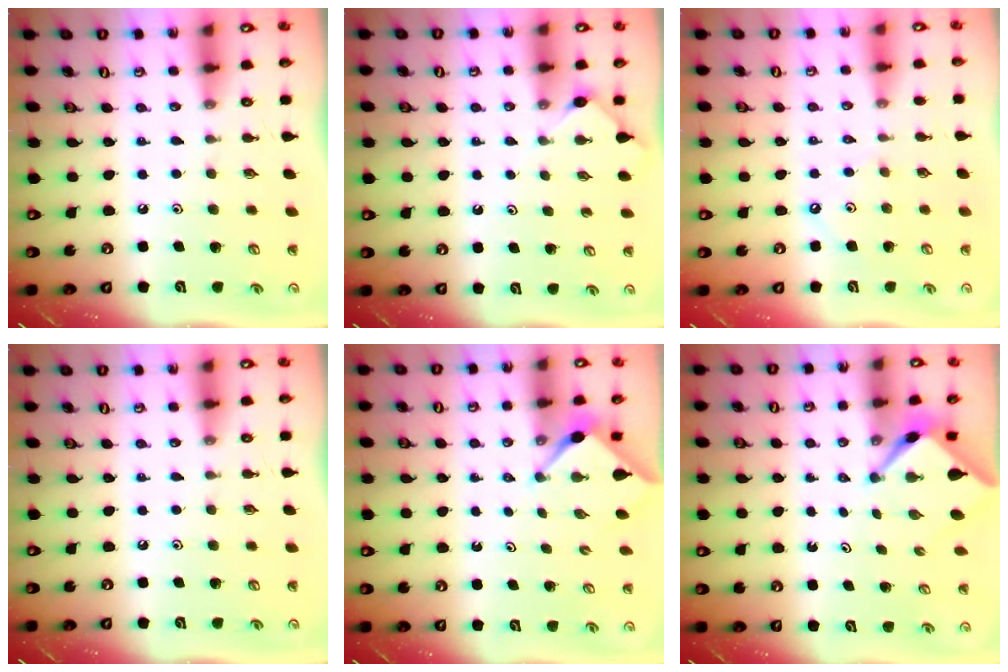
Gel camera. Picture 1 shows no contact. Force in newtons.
{"total": 2.4, "press": 2.4, "slide": 0.3}
{"total": 1.0, "press": 0.9, "slide": 0.2}
{"total": 0.0}
{"total": 3.0, "press": 2.9, "slide": 0.3}
{"total": 2.8, "press": 2.7, "slide": 0.3}